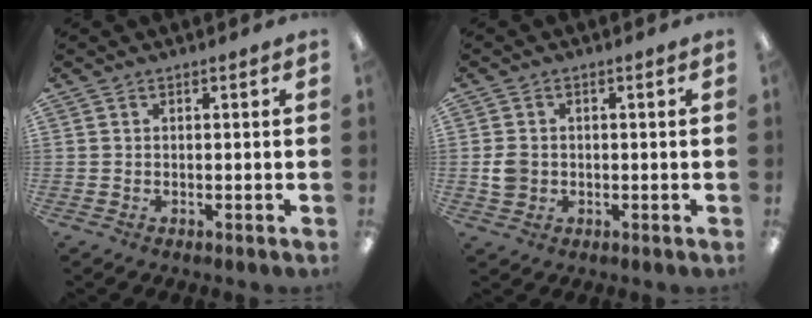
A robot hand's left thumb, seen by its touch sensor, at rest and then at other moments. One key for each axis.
{"total": 3.8, "fx": -0.2, "fy": 3.3, "fz": 1.8, "tx": -0.023, "ty": 0.005, "tz": -0.003}